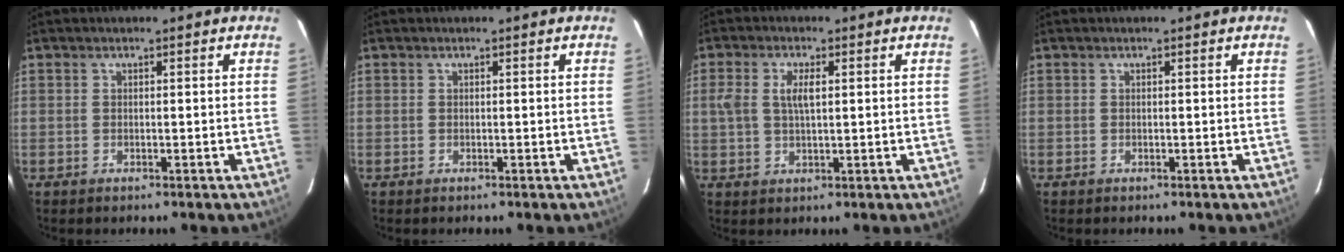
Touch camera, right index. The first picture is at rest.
{"total": 0.0}
{"total": 4.6, "force": [0.9, 2.1, 4.0], "torque": [-0.078, 0.006, 0.018]}
{"total": 0.0}